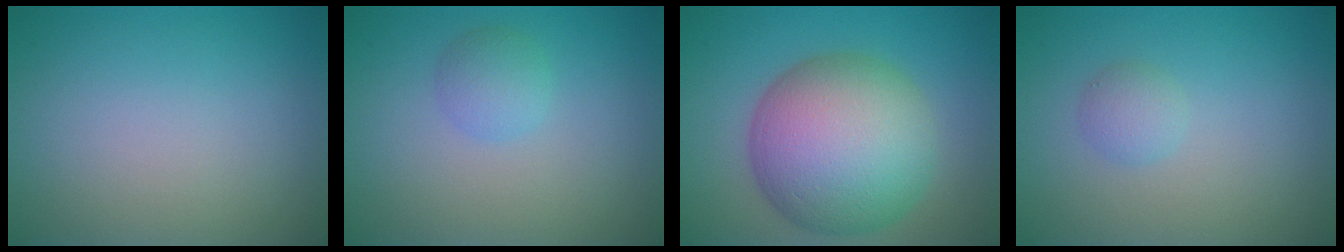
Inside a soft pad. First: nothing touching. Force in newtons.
{"total": 1.9, "press": 1.9, "slide": 0.1}
{"total": 12.2, "press": 12.2, "slide": 0.4}
{"total": 1.4, "press": 1.4, "slide": 0.0}